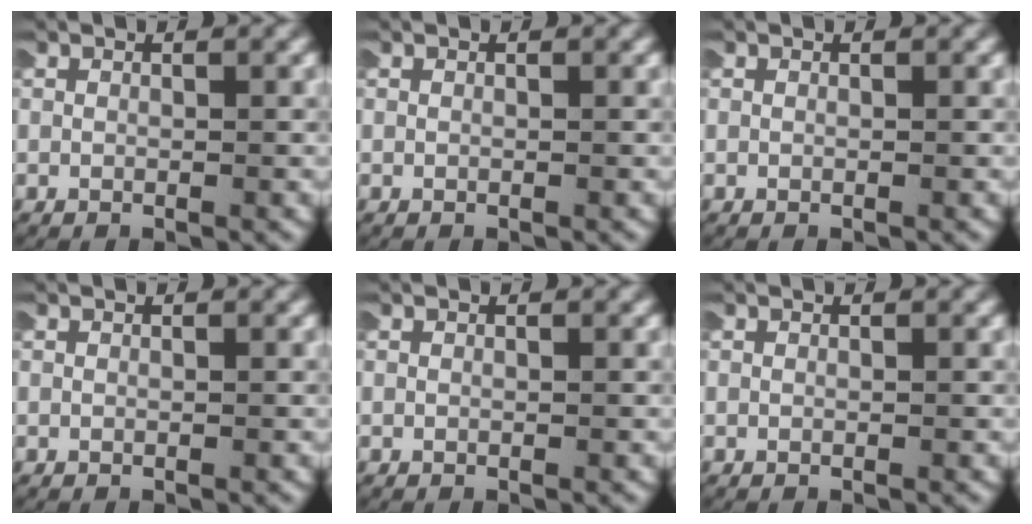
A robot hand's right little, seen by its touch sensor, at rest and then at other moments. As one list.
[{"total": 0.0}, {"total": 0.0}, {"total": 0.0}, {"total": 0.0}, {"total": 0.0}]